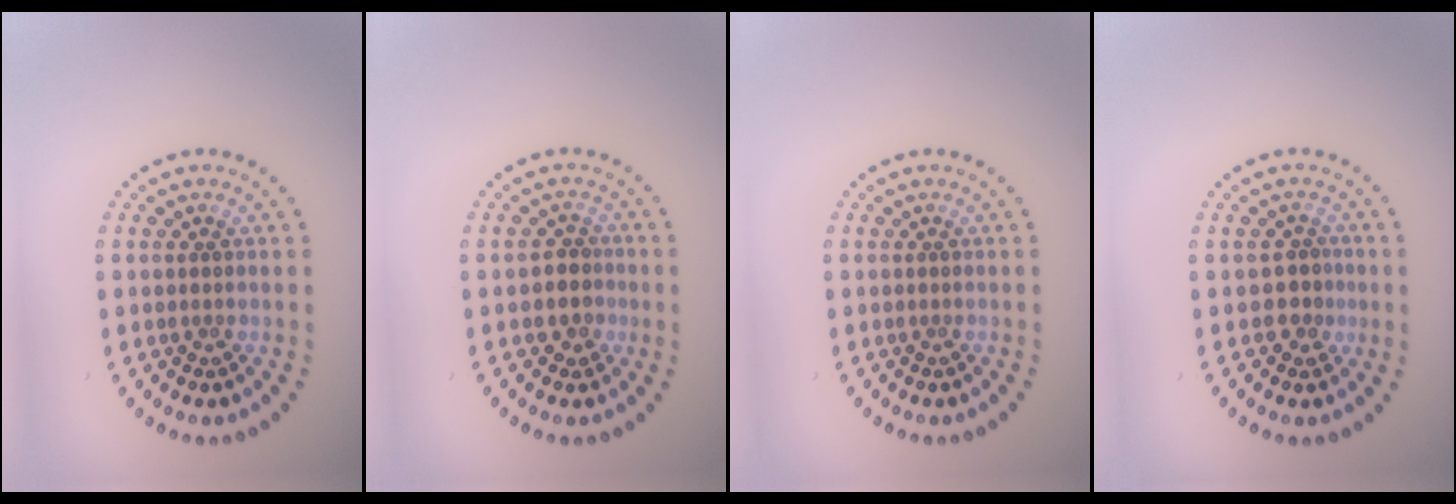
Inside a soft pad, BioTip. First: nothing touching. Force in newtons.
{"total": 2.4, "press": 2.2, "slide": 1.0}
{"total": 0.0}
{"total": 1.8, "press": 1.5, "slide": 0.9}